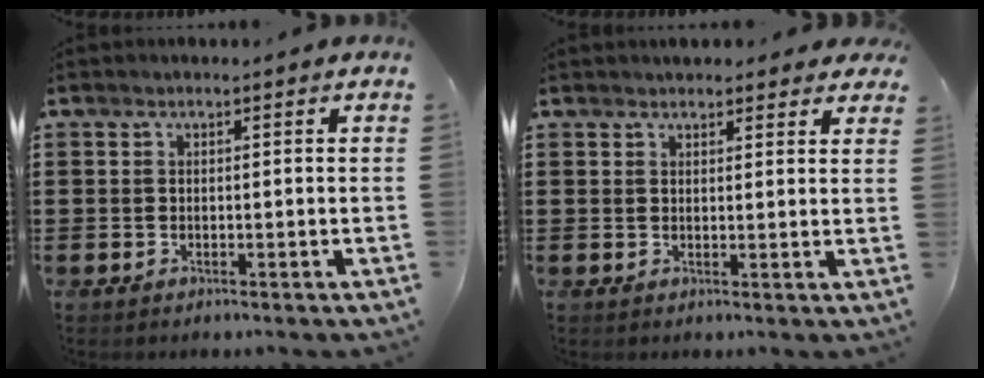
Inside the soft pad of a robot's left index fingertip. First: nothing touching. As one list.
[{"total": 2.4, "force": [2.3, 0.7, 0.5], "torque": [-0.007, -0.003, 0.042]}]